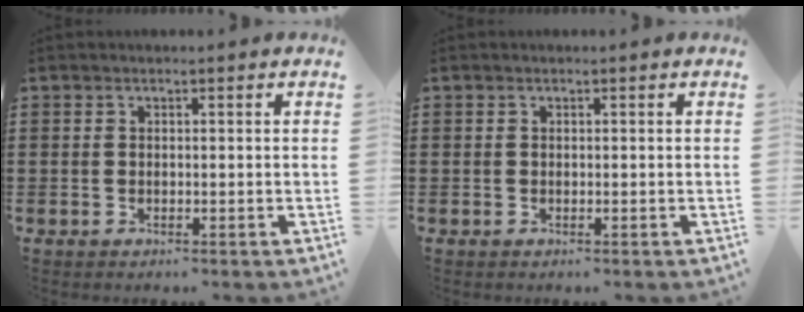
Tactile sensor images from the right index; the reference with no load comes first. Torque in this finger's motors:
{"motor_torque": [0.25, 0.22, 0.02, 0.00]}